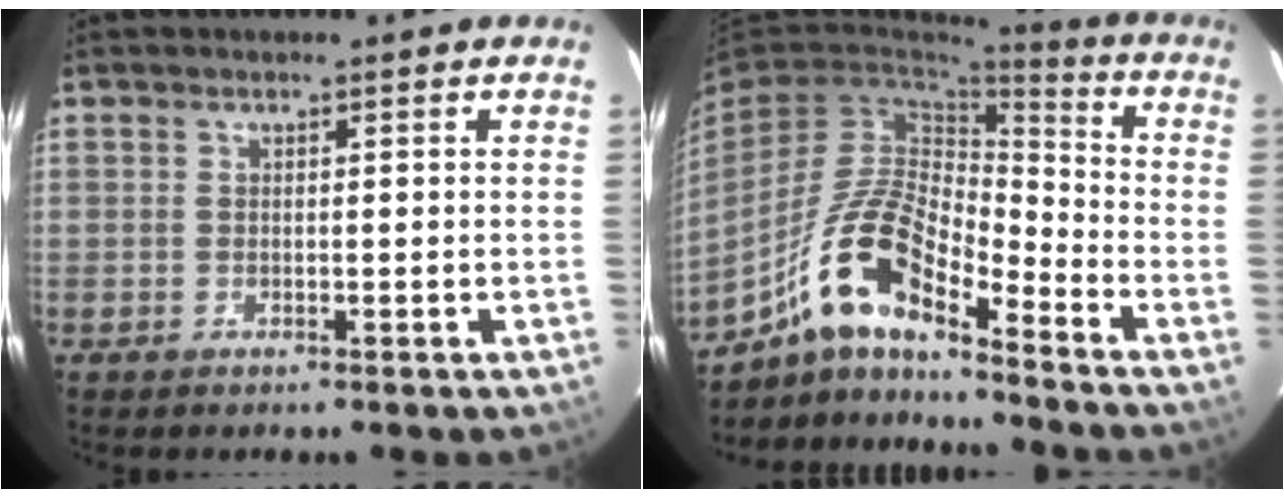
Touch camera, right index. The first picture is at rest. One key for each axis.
{"total": 13.0, "fx": -9.2, "fy": 3.5, "fz": 8.5, "tx": -0.174, "ty": 0.026, "tz": -0.169}